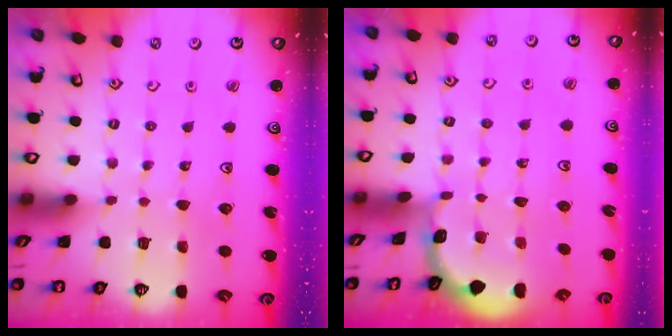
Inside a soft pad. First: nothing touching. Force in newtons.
{"total": 1.2, "press": 1.1, "slide": 0.1}